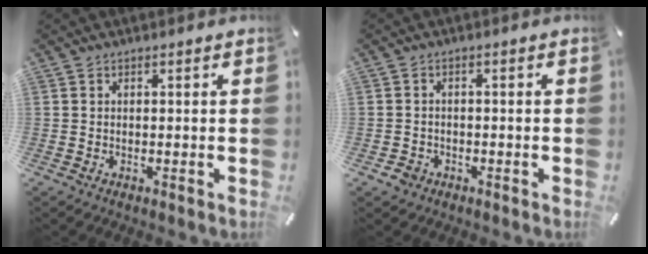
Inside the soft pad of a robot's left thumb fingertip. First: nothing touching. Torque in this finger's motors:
{"motor_torque": [-0.02, 0.77, 0.01, 0.17, -0.01]}